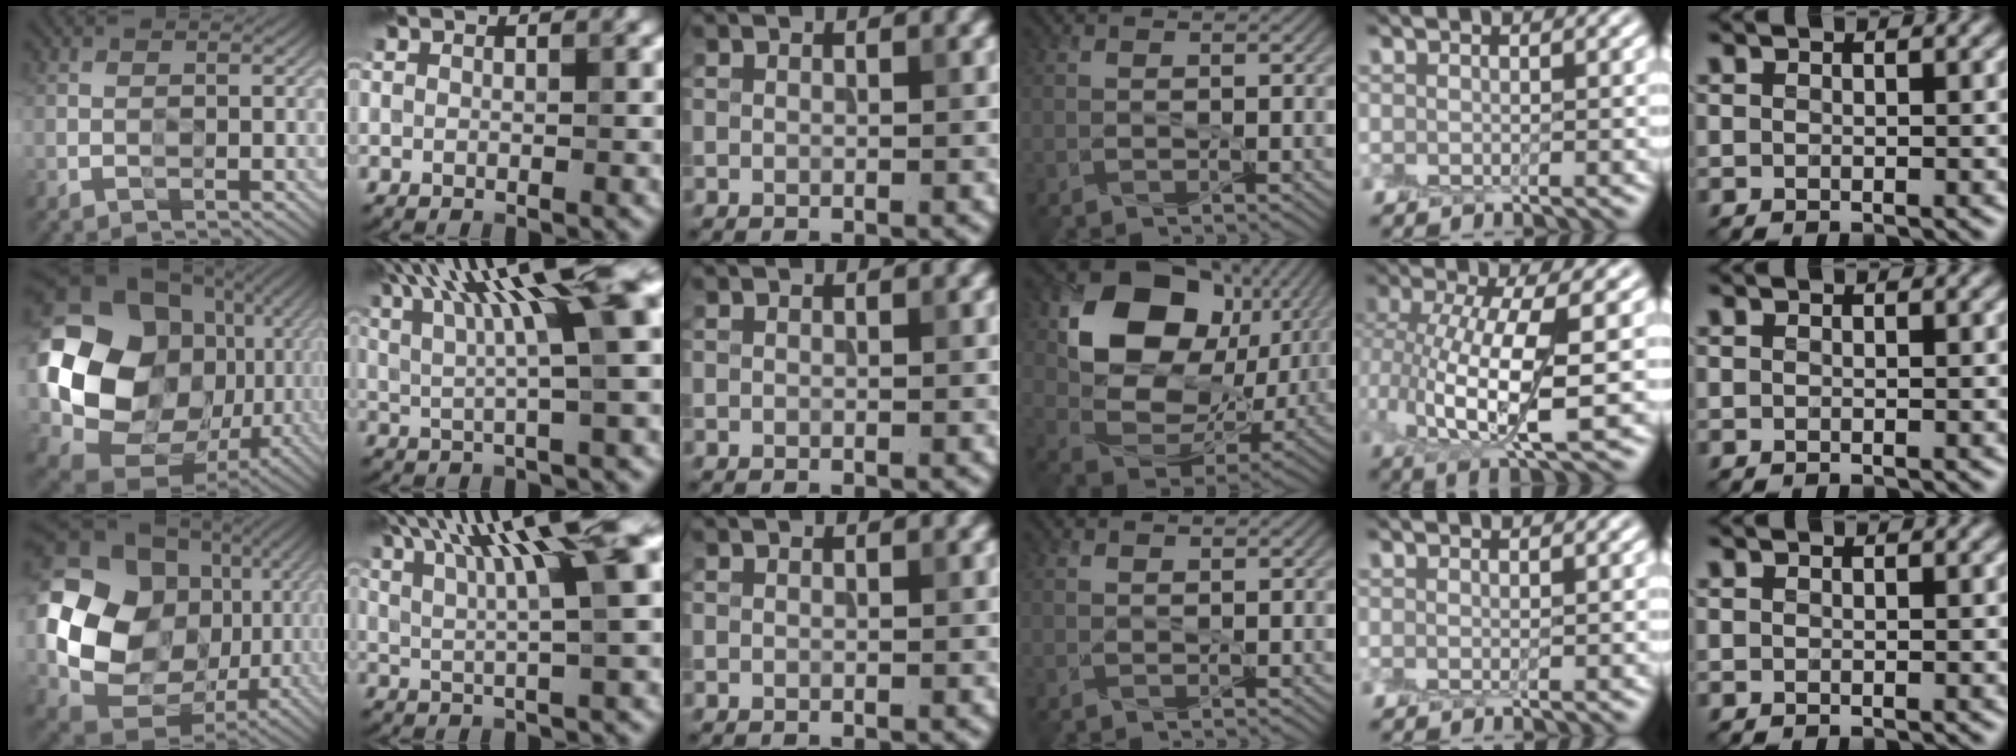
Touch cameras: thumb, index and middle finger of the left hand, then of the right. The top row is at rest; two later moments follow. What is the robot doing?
{"motion": "peel", "object": "plastic screen protector"}